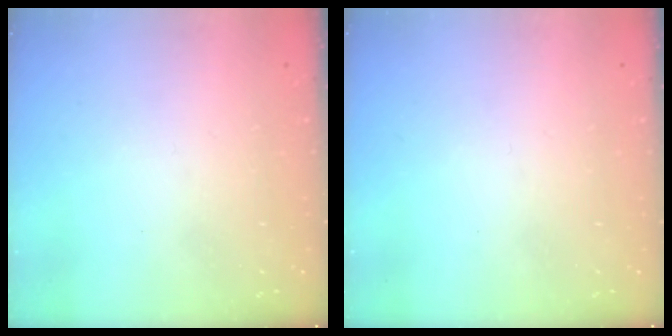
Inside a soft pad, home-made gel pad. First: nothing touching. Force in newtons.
{"total": 0.0}